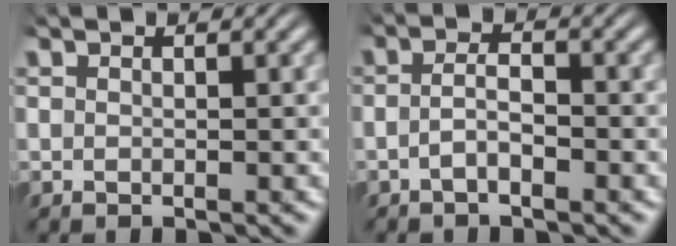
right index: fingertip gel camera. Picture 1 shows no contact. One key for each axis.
{"total": 2.4, "fx": -1.5, "fy": 0.7, "fz": 1.7, "tx": -0.035, "ty": -0.007, "tz": -0.026}